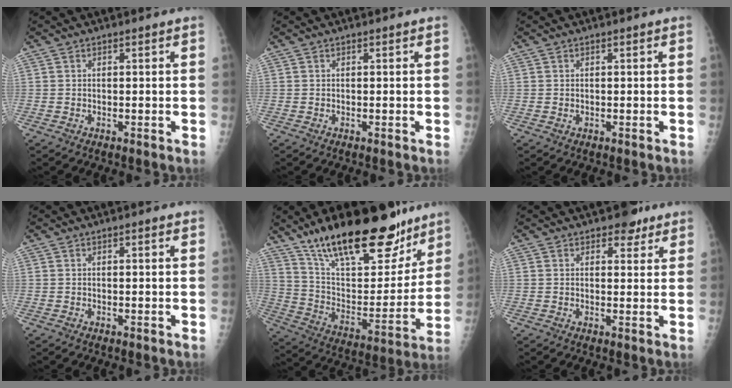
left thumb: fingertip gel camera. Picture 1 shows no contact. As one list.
[{"total": 0.0}, {"total": 0.7, "force": [0.3, 0.5, 0.4], "torque": [-0.005, -0.001, 0.005]}, {"total": 0.7, "force": [0.5, 0.2, 0.5], "torque": [-0.008, -0.001, 0.005]}, {"total": 28.7, "force": [20.2, 10.6, 17.4], "torque": [-0.237, -0.072, 0.328]}, {"total": 4.1, "force": [2.9, 2.3, 1.7], "torque": [0.005, -0.014, 0.038]}]